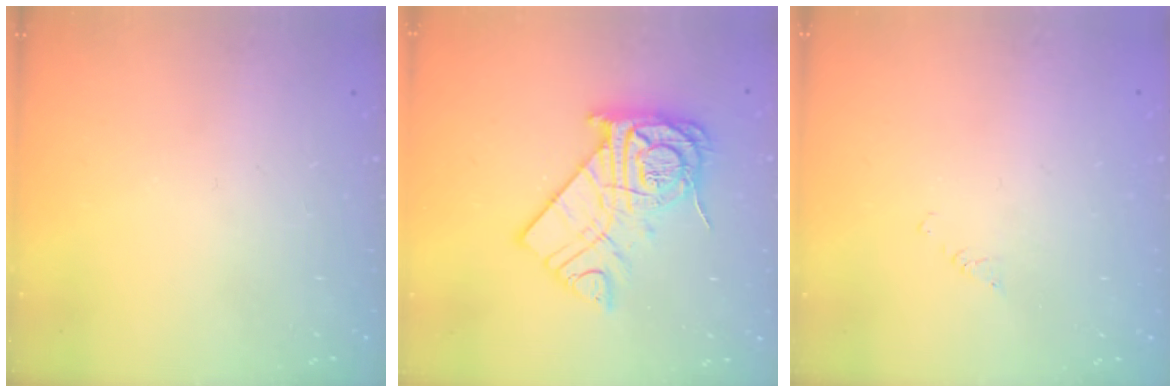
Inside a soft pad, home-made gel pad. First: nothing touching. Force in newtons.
{"total": 16.1, "press": 16.0, "slide": 1.9}
{"total": 2.0, "press": 2.0, "slide": 0.3}